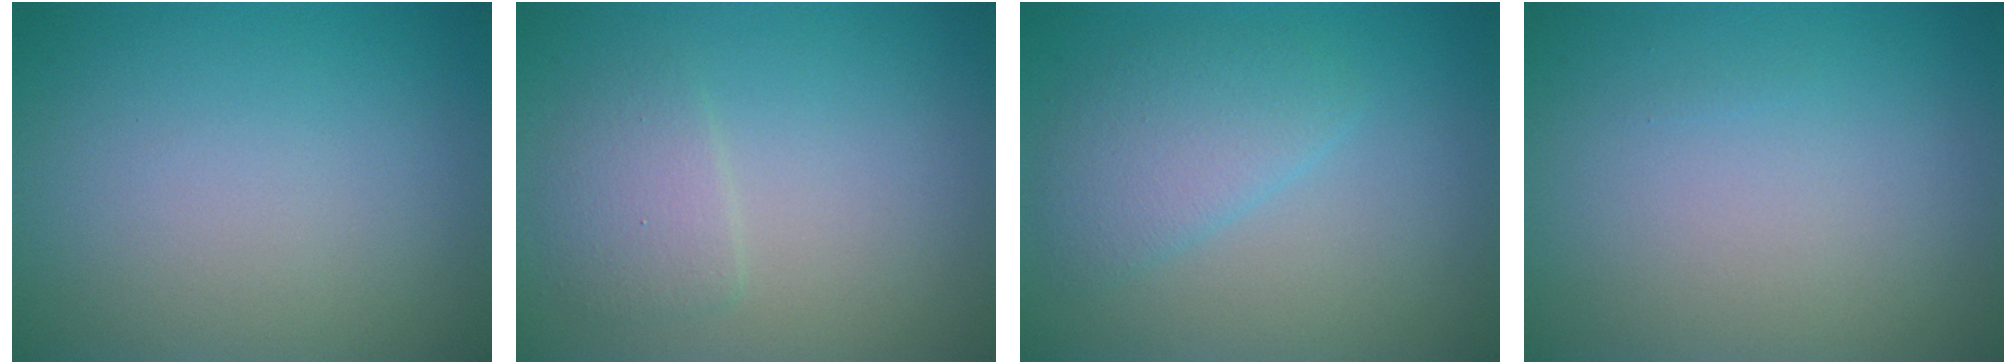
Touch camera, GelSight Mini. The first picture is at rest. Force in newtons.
{"total": 2.0, "press": 2.0, "slide": 0.1}
{"total": 3.1, "press": 3.1, "slide": 0.1}
{"total": 0.0}